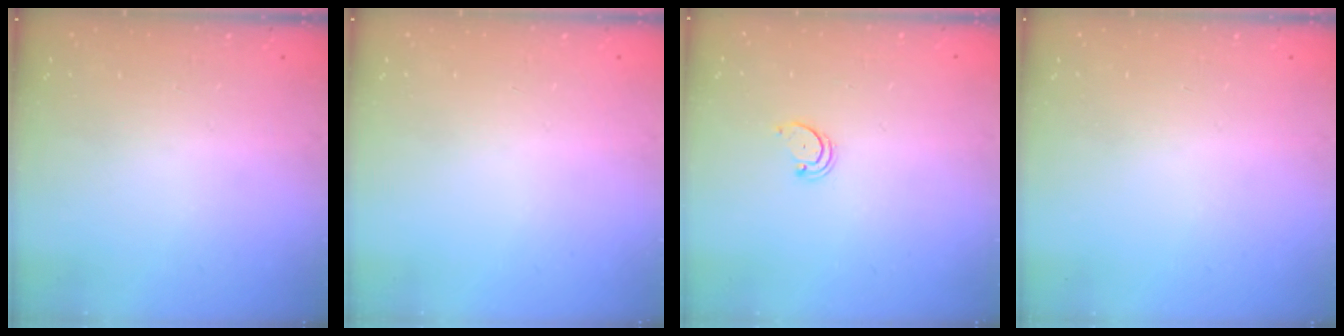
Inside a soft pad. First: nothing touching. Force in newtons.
{"total": 0.0}
{"total": 2.0, "press": 2.0, "slide": 0.2}
{"total": 0.0}